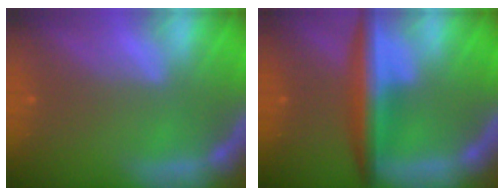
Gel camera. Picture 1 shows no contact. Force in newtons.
{"total": 5.5}